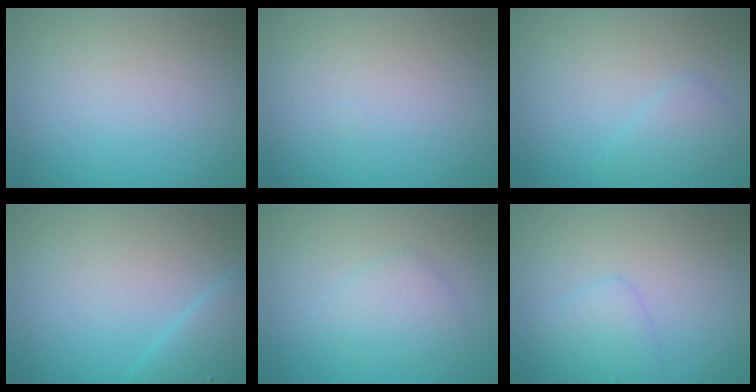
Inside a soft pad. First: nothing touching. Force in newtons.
{"total": 0.0}
{"total": 1.6, "press": 1.6, "slide": 0.0}
{"total": 2.6, "press": 2.6, "slide": 0.2}
{"total": 2.0, "press": 2.0, "slide": 0.1}
{"total": 1.7, "press": 1.7, "slide": 0.2}